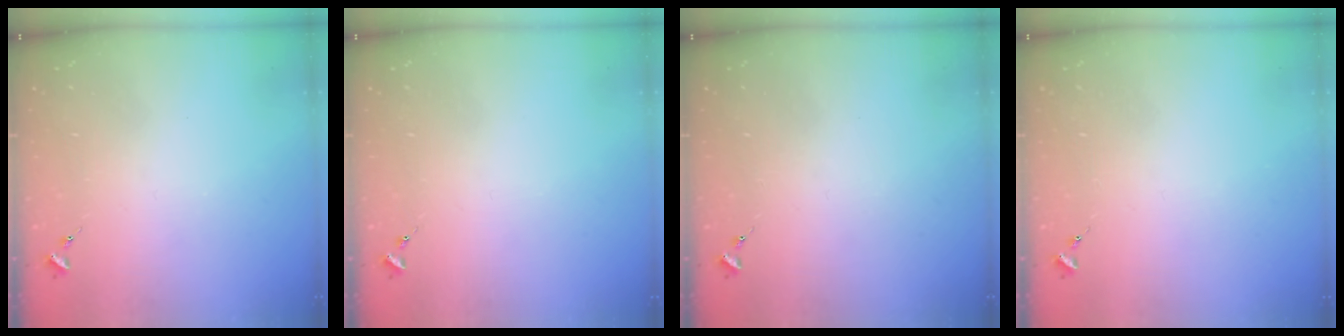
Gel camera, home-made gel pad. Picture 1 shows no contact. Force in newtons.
{"total": 0.0}
{"total": 0.0}
{"total": 0.0}